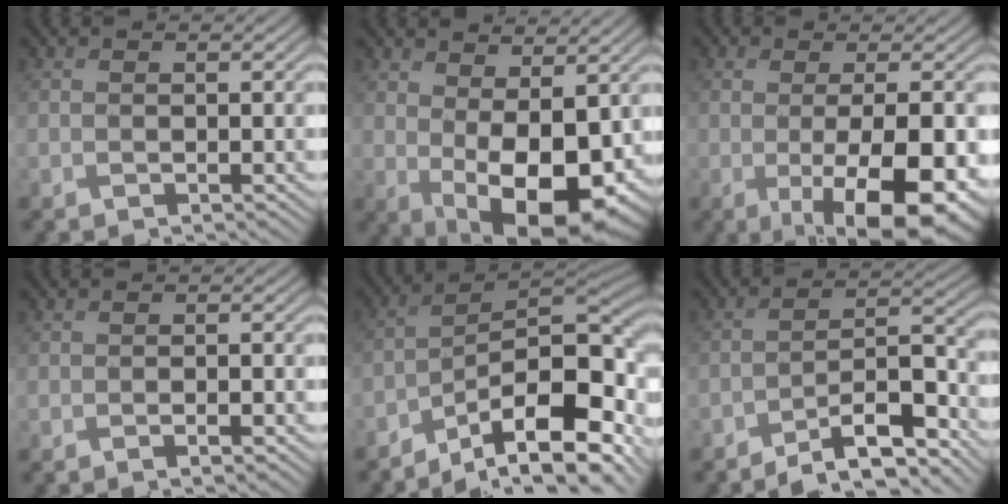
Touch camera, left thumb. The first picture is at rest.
{"total": 12.1, "force": [-0.5, 6.6, 10.1], "torque": [-0.173, -0.026, 0.007]}
{"total": 11.1, "force": [-2.3, 4.1, 10.0], "torque": [-0.140, -0.018, -0.021]}
{"total": 1.0, "force": [-0.4, 0.4, 0.8], "torque": [-0.012, 0.000, -0.005]}
{"total": 15.2, "force": [-8.1, 5.6, 11.6], "torque": [-0.185, -0.012, -0.139]}
{"total": 9.6, "force": [-7.6, 2.3, 5.3], "torque": [-0.074, 0.011, -0.135]}